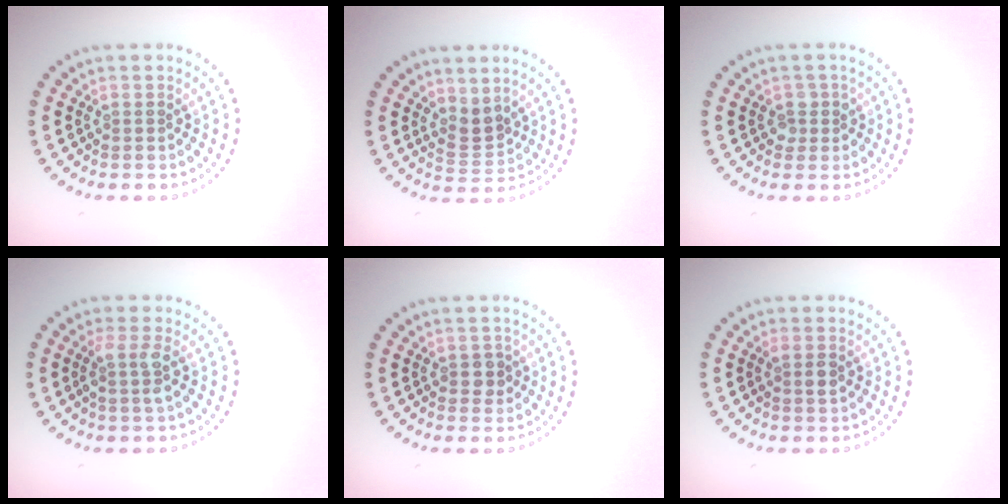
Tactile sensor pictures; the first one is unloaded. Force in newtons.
{"total": 2.3, "press": 1.6, "slide": 1.6}
{"total": 1.4, "press": 1.2, "slide": 0.7}
{"total": 1.9, "press": 1.6, "slide": 1.1}
{"total": 1.3, "press": 1.3, "slide": 0.3}
{"total": 1.1, "press": 1.0, "slide": 0.5}